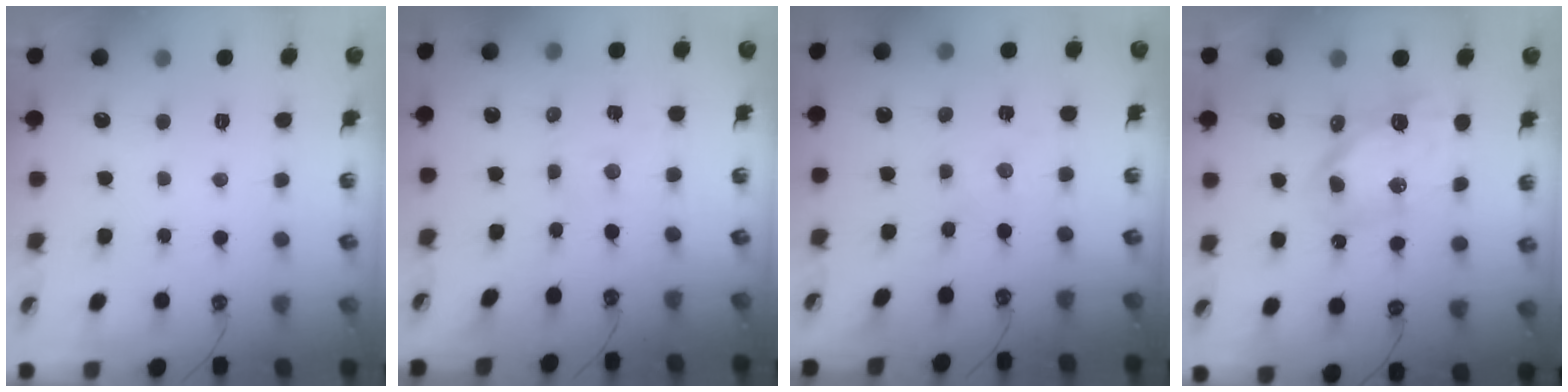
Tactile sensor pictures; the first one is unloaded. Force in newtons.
{"total": 2.3, "press": 2.3, "slide": 0.4}
{"total": 0.0}
{"total": 10.4, "press": 10.4, "slide": 0.8}